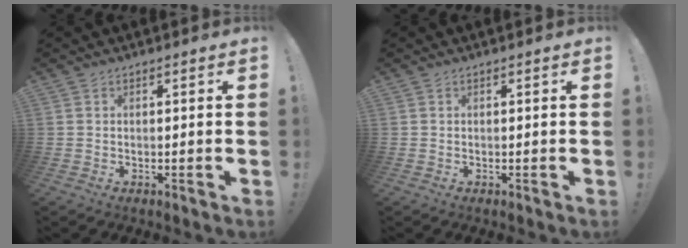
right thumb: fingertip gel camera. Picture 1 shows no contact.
{"total": 0.0}